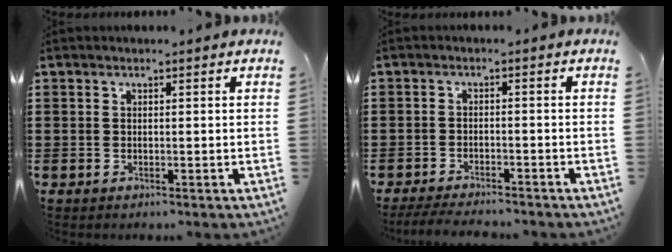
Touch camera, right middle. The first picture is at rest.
{"total": 3.2, "force": [-3.1, 0.2, 0.8], "torque": [-0.021, -0.005, -0.063]}